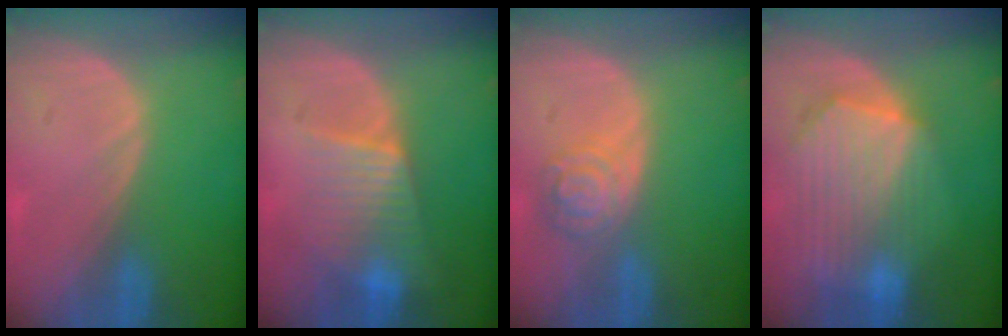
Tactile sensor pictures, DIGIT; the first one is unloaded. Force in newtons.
{"total": 6.4, "press": 6.3, "slide": 0.8}
{"total": 5.3, "press": 4.7, "slide": 2.3}
{"total": 10.3, "press": 8.9, "slide": 5.1}